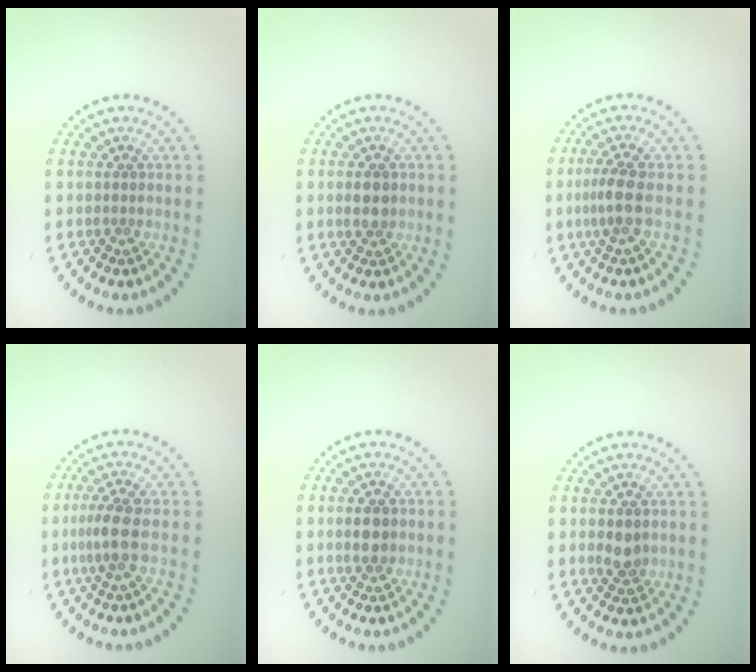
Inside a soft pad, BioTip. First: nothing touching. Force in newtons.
{"total": 2.0, "press": 2.0, "slide": 0.1}
{"total": 2.3, "press": 1.9, "slide": 1.3}
{"total": 2.2, "press": 1.8, "slide": 1.2}
{"total": 1.9, "press": 1.9, "slide": 0.1}
{"total": 1.9, "press": 1.9, "slide": 0.3}